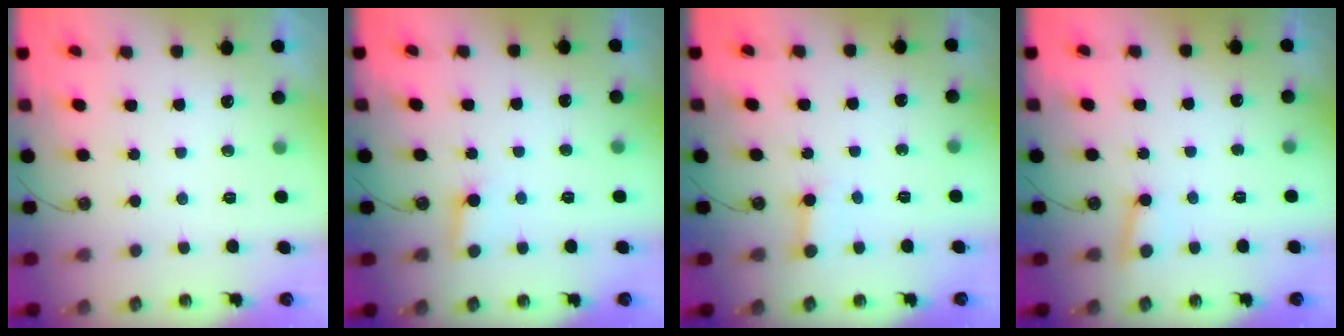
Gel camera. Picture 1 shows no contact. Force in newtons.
{"total": 4.0, "press": 3.9, "slide": 0.9}
{"total": 3.1, "press": 3.0, "slide": 0.3}
{"total": 2.9, "press": 2.9, "slide": 0.3}